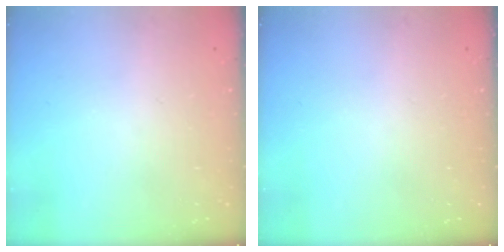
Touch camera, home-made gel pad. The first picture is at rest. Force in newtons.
{"total": 0.0}